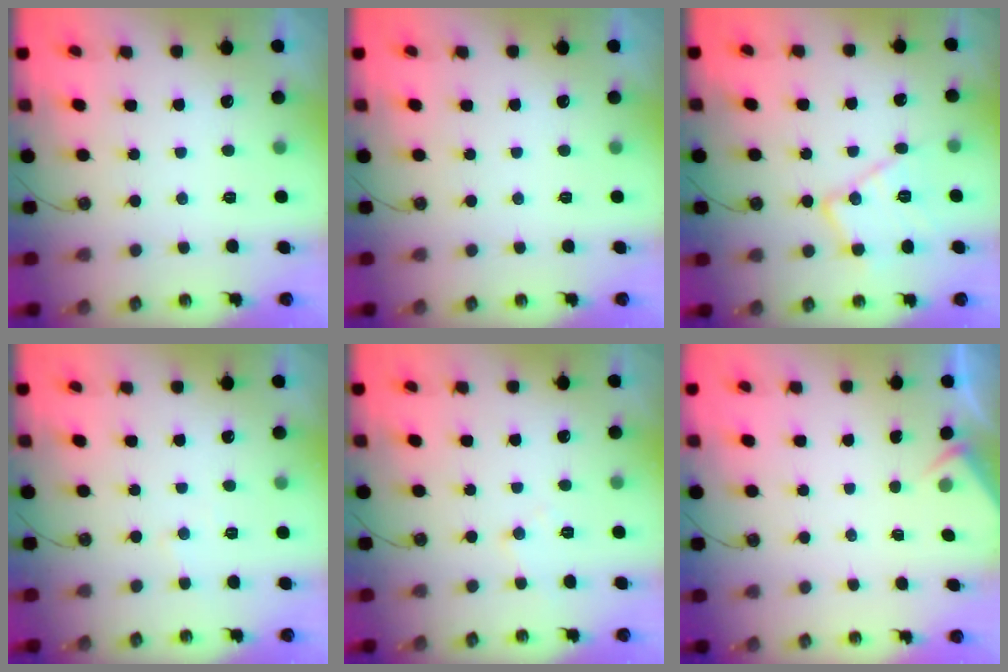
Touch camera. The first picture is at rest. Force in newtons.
{"total": 0.0}
{"total": 14.1, "press": 14.1, "slide": 0.7}
{"total": 3.7, "press": 3.6, "slide": 0.6}
{"total": 5.7, "press": 5.7, "slide": 0.6}
{"total": 2.2, "press": 2.1, "slide": 0.4}